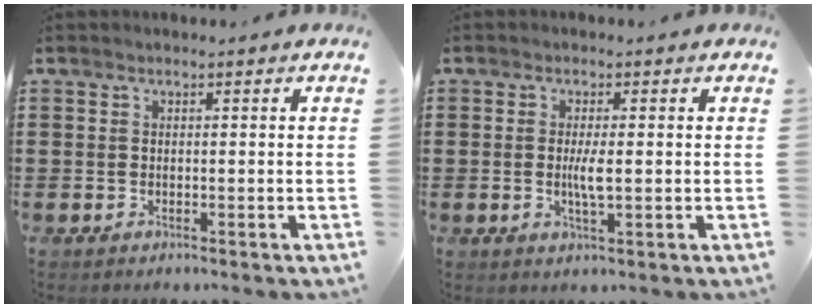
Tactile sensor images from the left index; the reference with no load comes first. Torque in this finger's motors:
{"motor_torque": [0.59, -0.02, 0.11, 0.08]}